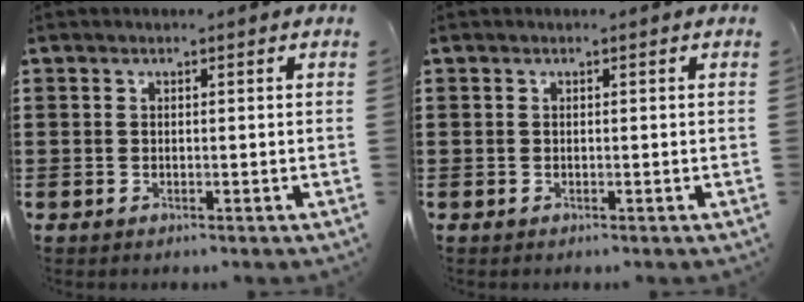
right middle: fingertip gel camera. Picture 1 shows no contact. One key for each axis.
{"total": 0.0}